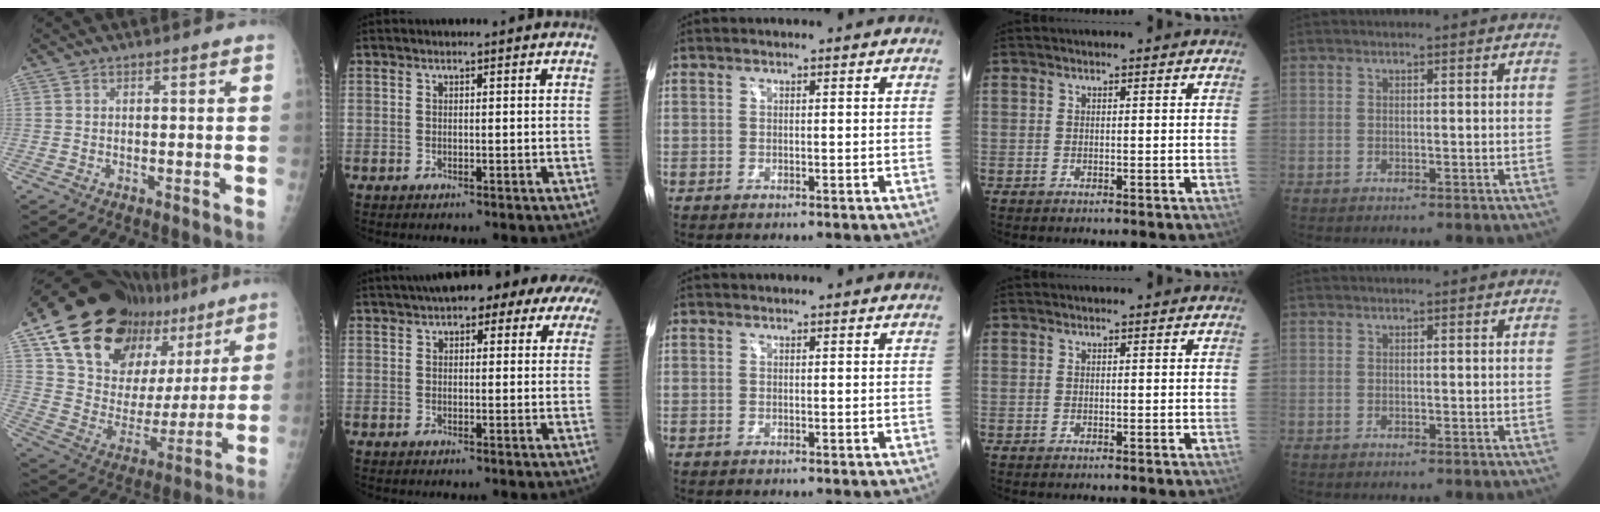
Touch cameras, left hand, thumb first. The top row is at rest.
{"thumb": {"total": 28.9, "force": [18.4, 15.5, 16.0], "torque": [-0.223, -0.043, 0.299]}, "index": {"total": 14.6, "force": [8.8, 4.8, 10.5], "torque": [-0.146, 0.056, 0.105]}}